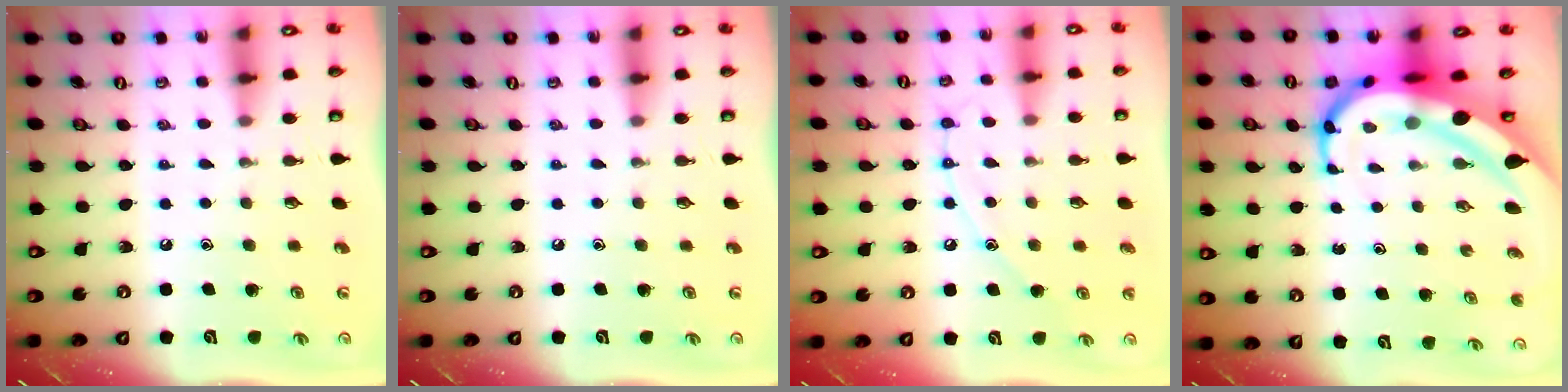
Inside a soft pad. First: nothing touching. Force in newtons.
{"total": 0.0}
{"total": 8.8, "press": 8.8, "slide": 0.7}
{"total": 11.9, "press": 11.8, "slide": 1.5}